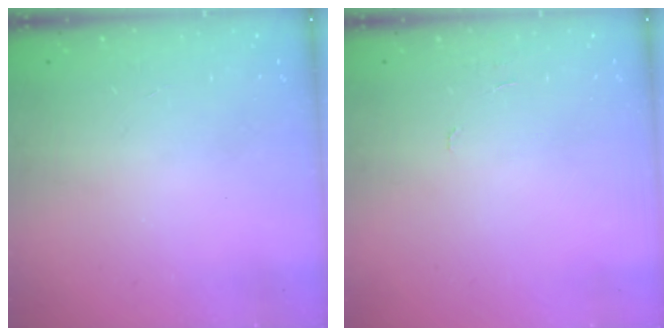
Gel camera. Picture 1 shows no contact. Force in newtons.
{"total": 3.7, "press": 3.6, "slide": 0.3}